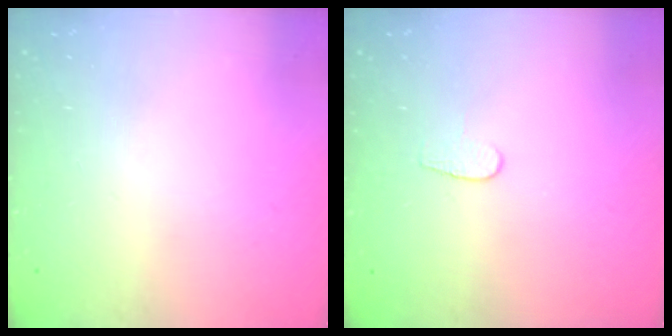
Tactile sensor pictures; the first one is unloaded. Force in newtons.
{"total": 3.7, "press": 3.7, "slide": 0.3}